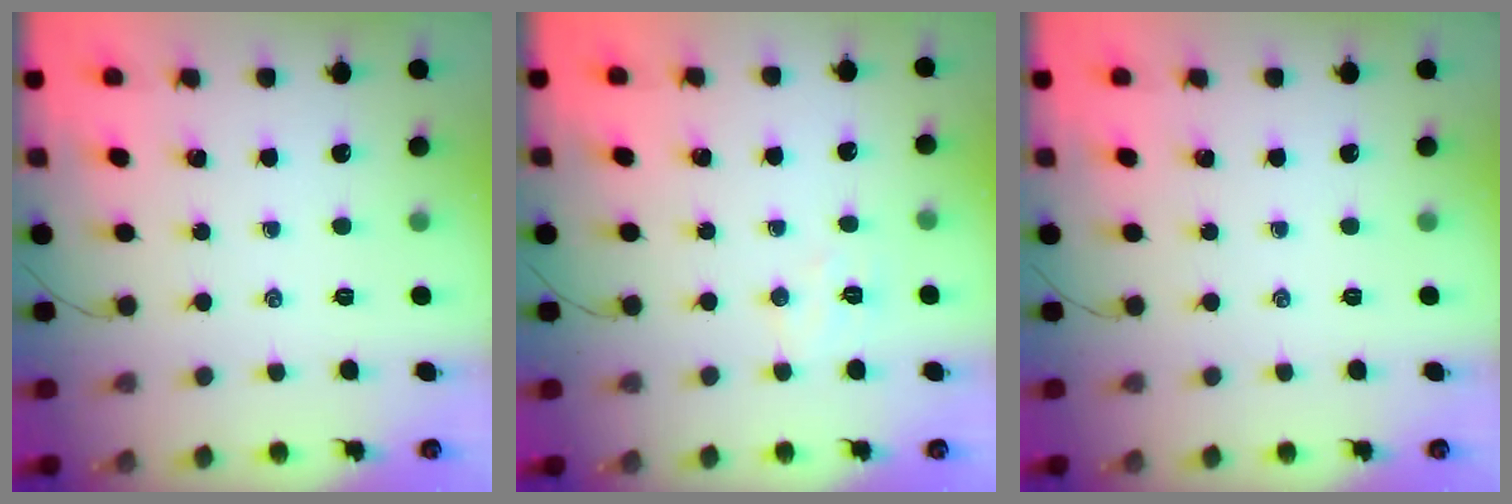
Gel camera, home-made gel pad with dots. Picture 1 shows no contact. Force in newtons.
{"total": 5.6, "press": 5.5, "slide": 1.0}
{"total": 0.0}